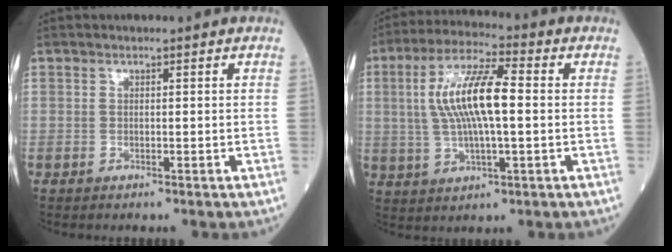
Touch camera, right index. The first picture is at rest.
{"total": 12.5, "force": [1.1, 3.4, 12.0], "torque": [-0.247, 0.020, 0.020]}